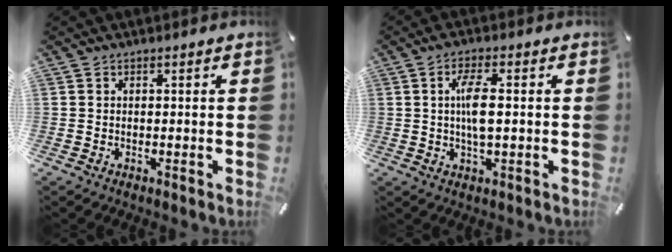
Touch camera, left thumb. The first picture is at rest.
{"total": 6.5, "force": [0.6, 1.6, 6.2], "torque": [-0.132, -0.004, 0.003]}